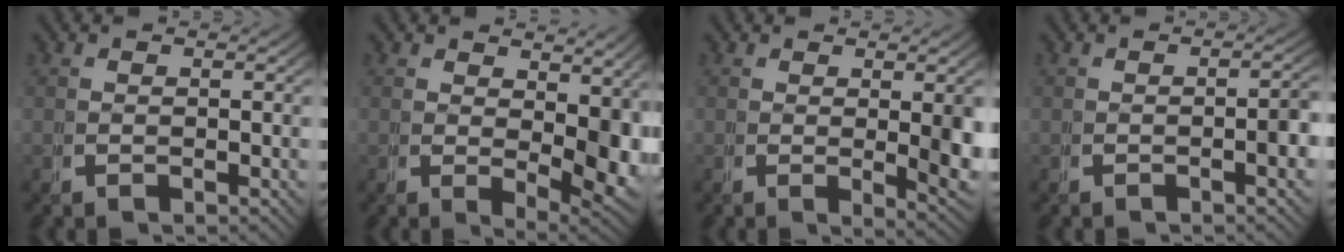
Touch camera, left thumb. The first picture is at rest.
{"total": 5.7, "force": [1.0, 2.7, 4.9], "torque": [-0.064, -0.033, 0.035]}
{"total": 4.4, "force": [0.2, 1.2, 4.2], "torque": [-0.062, -0.018, 0.011]}
{"total": 2.4, "force": [-0.5, 0.4, 2.3], "torque": [-0.030, 0.003, -0.009]}